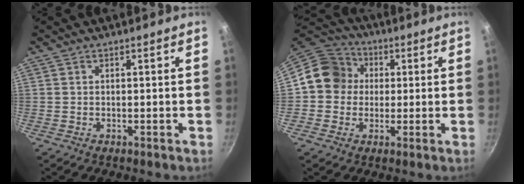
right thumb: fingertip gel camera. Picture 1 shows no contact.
{"total": 10.8, "force": [1.0, 10.0, 4.1], "torque": [-0.036, 0.026, -0.005]}